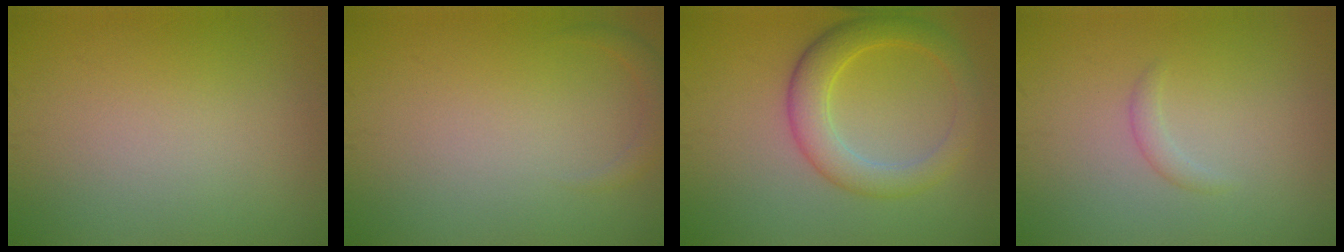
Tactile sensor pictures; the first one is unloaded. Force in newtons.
{"total": 1.2, "press": 1.2, "slide": 0.2}
{"total": 4.6, "press": 4.6, "slide": 0.3}
{"total": 1.0, "press": 1.0, "slide": 0.0}